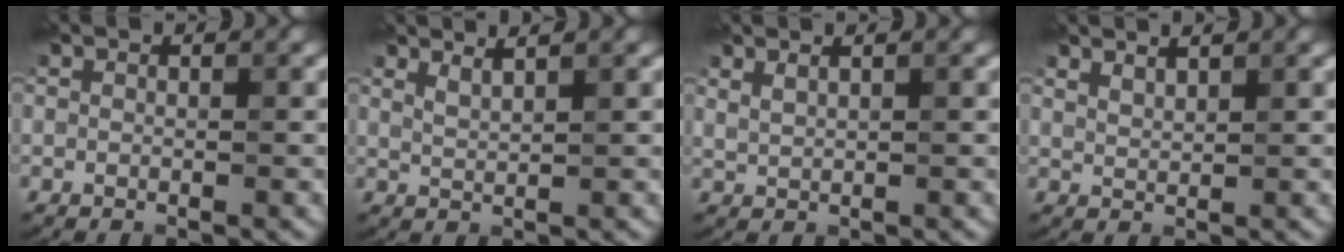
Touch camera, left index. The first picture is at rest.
{"total": 1.9, "force": [1.6, 0.5, 0.9], "torque": [-0.010, 0.004, 0.027]}
{"total": 1.5, "force": [1.2, 0.5, 0.8], "torque": [-0.015, 0.002, 0.023]}
{"total": 1.5, "force": [1.4, 0.2, 0.5], "torque": [-0.009, 0.001, 0.026]}